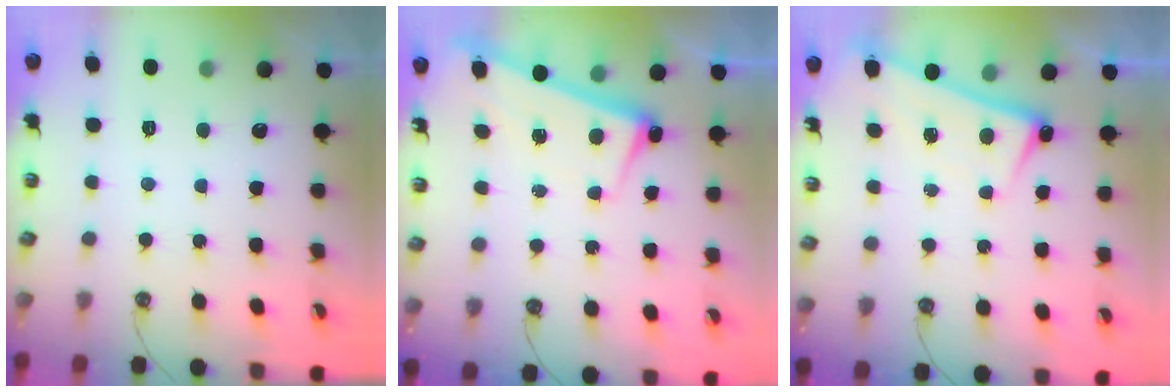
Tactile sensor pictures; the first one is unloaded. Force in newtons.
{"total": 2.6, "press": 2.4, "slide": 0.9}
{"total": 2.1, "press": 2.1, "slide": 0.5}